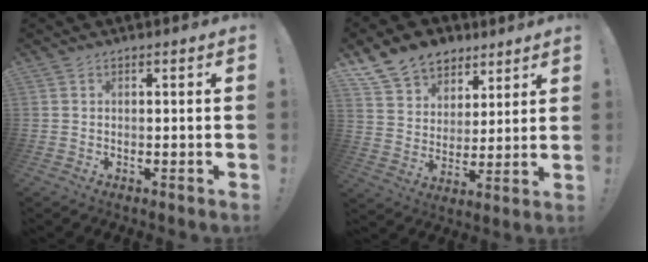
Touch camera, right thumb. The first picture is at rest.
{"total": 13.4, "force": [8.9, 9.2, 3.8], "torque": [-0.063, -0.059, 0.176]}